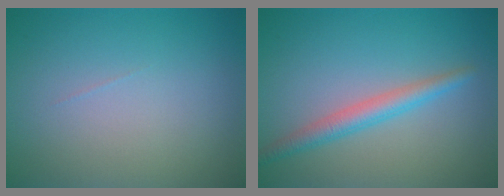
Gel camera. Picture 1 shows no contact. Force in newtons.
{"total": 2.6, "press": 2.6, "slide": 0.1}